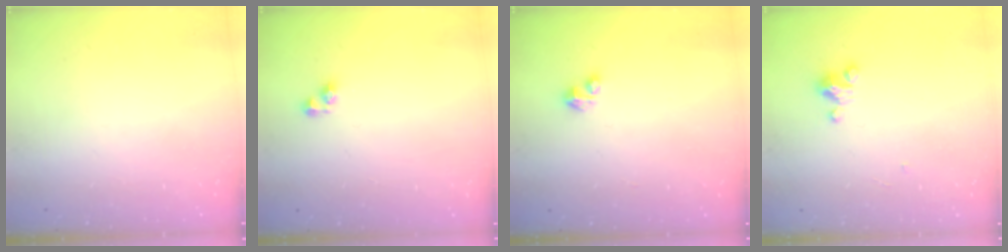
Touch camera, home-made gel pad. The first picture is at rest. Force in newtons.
{"total": 3.0, "press": 3.0, "slide": 0.4}
{"total": 2.1, "press": 2.1, "slide": 0.3}
{"total": 3.3, "press": 3.3, "slide": 0.3}